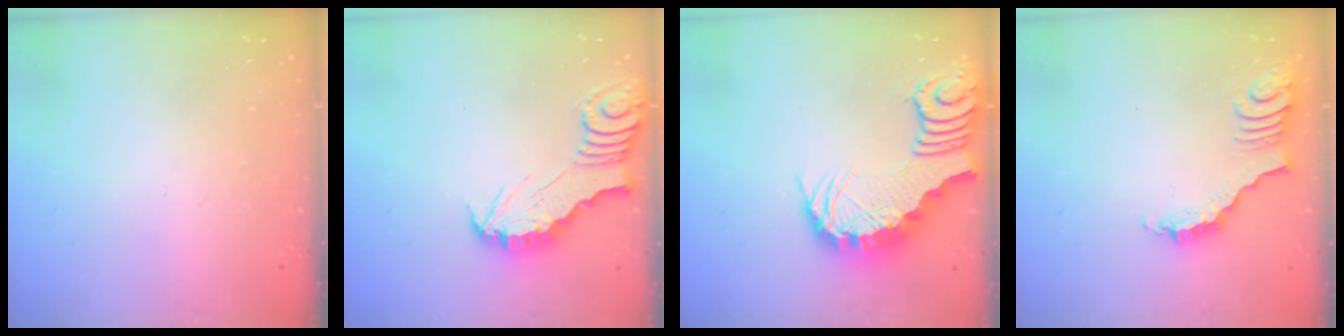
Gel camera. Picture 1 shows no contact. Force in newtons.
{"total": 2.7, "press": 2.7, "slide": 0.1}
{"total": 3.9, "press": 3.8, "slide": 0.7}
{"total": 3.6, "press": 3.6, "slide": 0.6}